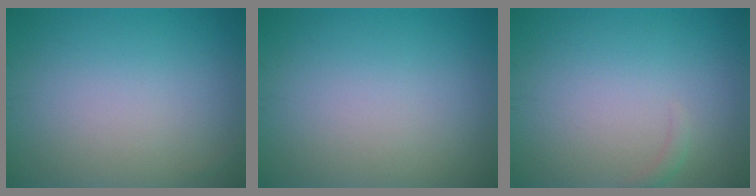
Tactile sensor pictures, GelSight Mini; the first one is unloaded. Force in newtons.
{"total": 0.0}
{"total": 0.7, "press": 0.7, "slide": 0.2}